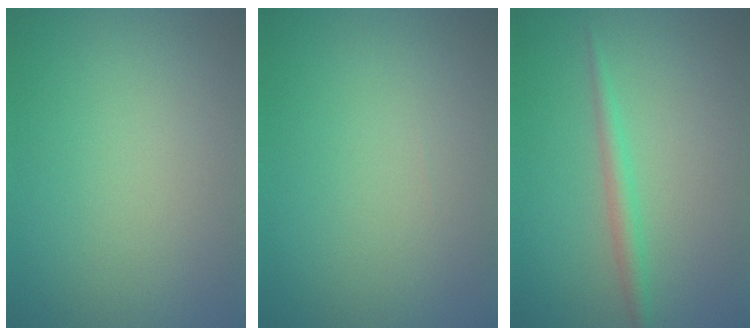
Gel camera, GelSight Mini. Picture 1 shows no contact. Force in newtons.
{"total": 0.0}
{"total": 1.7, "press": 1.7, "slide": 0.1}